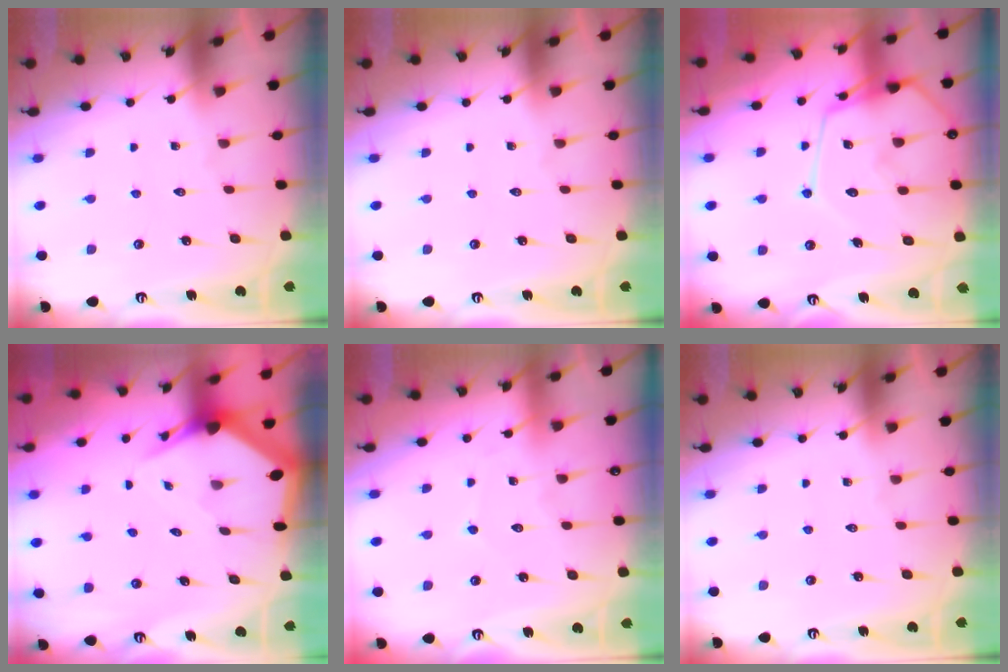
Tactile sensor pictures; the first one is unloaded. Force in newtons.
{"total": 0.0}
{"total": 14.2, "press": 14.2, "slide": 1.2}
{"total": 3.3, "press": 3.3, "slide": 0.4}
{"total": 4.2, "press": 4.2, "slide": 0.5}
{"total": 0.0}